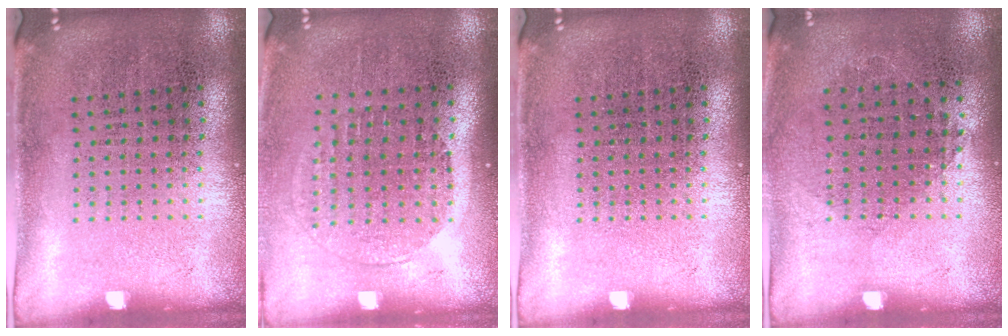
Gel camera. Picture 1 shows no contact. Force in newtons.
{"total": 1.5, "press": 1.3, "slide": 0.7}
{"total": 0.0}
{"total": 0.8, "press": 0.8, "slide": 0.3}